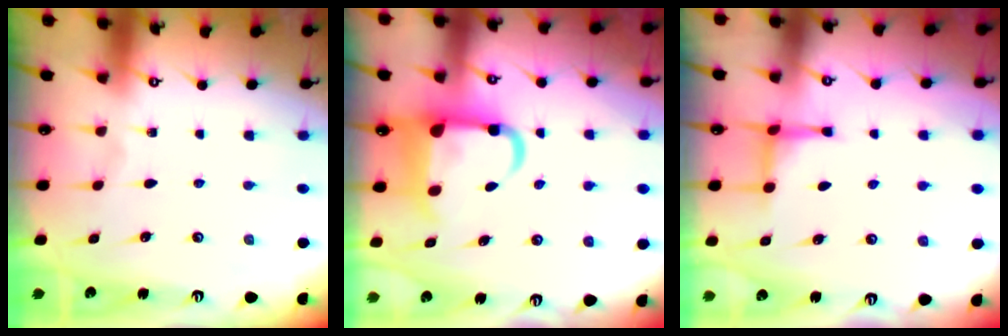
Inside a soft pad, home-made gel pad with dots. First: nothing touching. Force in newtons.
{"total": 8.8, "press": 8.4, "slide": 2.4}
{"total": 3.8, "press": 3.7, "slide": 0.9}